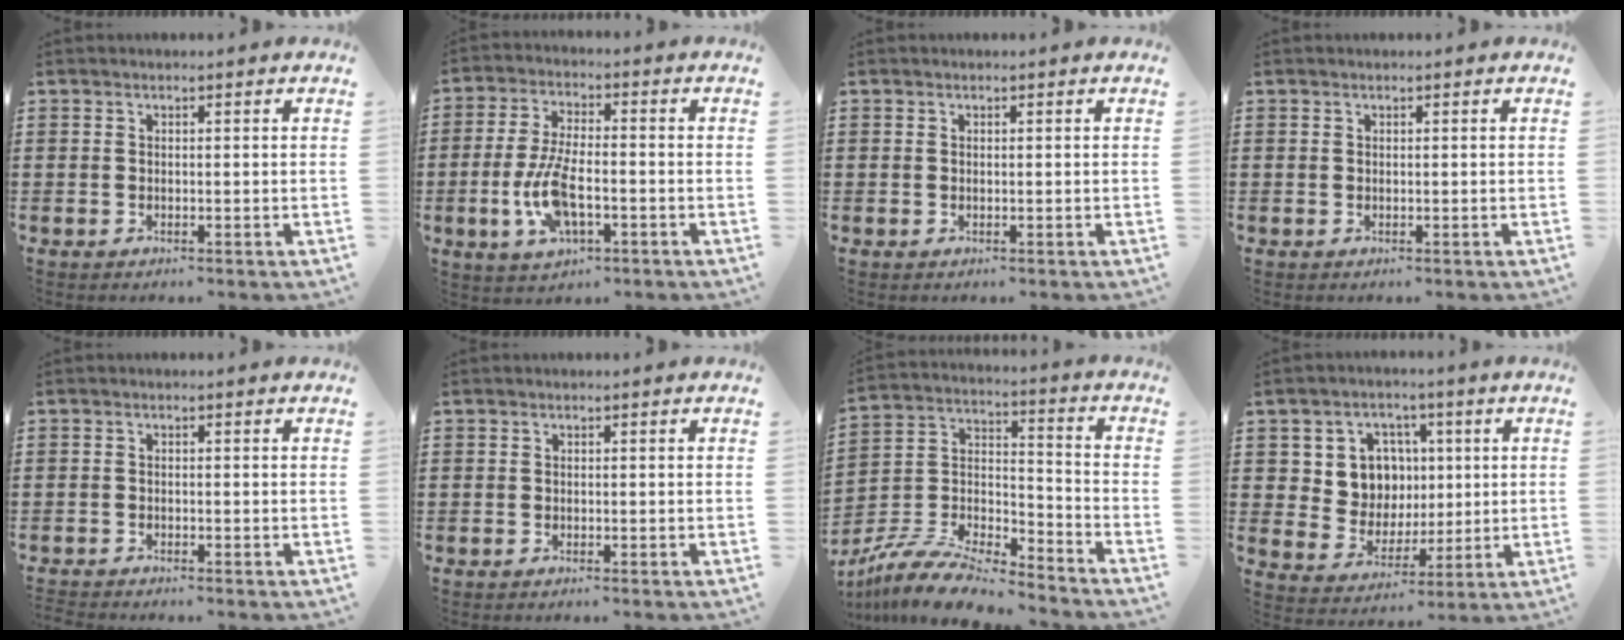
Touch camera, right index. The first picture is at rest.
{"total": 9.0, "force": [-2.6, 3.5, 7.9], "torque": [-0.178, -0.011, -0.050]}
{"total": 0.0}
{"total": 0.0}
{"total": 1.3, "force": [-1.3, -0.2, -0.1], "torque": [-0.001, -0.001, -0.026]}
{"total": 0.5, "force": [-0.5, -0.2, 0.1], "torque": [-0.003, -0.004, -0.009]}
{"total": 10.3, "force": [-9.3, 1.9, 4.0], "torque": [-0.085, 0.013, -0.186]}
{"total": 8.2, "force": [2.0, 7.4, 3.1], "torque": [-0.081, 0.012, 0.038]}